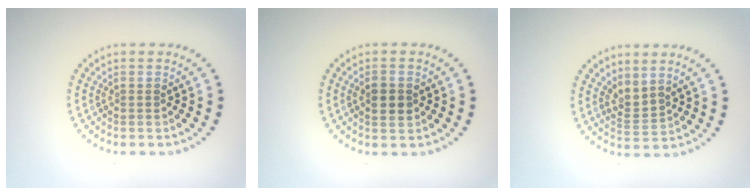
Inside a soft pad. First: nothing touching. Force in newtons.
{"total": 2.1, "press": 2.1, "slide": 0.0}
{"total": 2.1, "press": 1.4, "slide": 1.6}